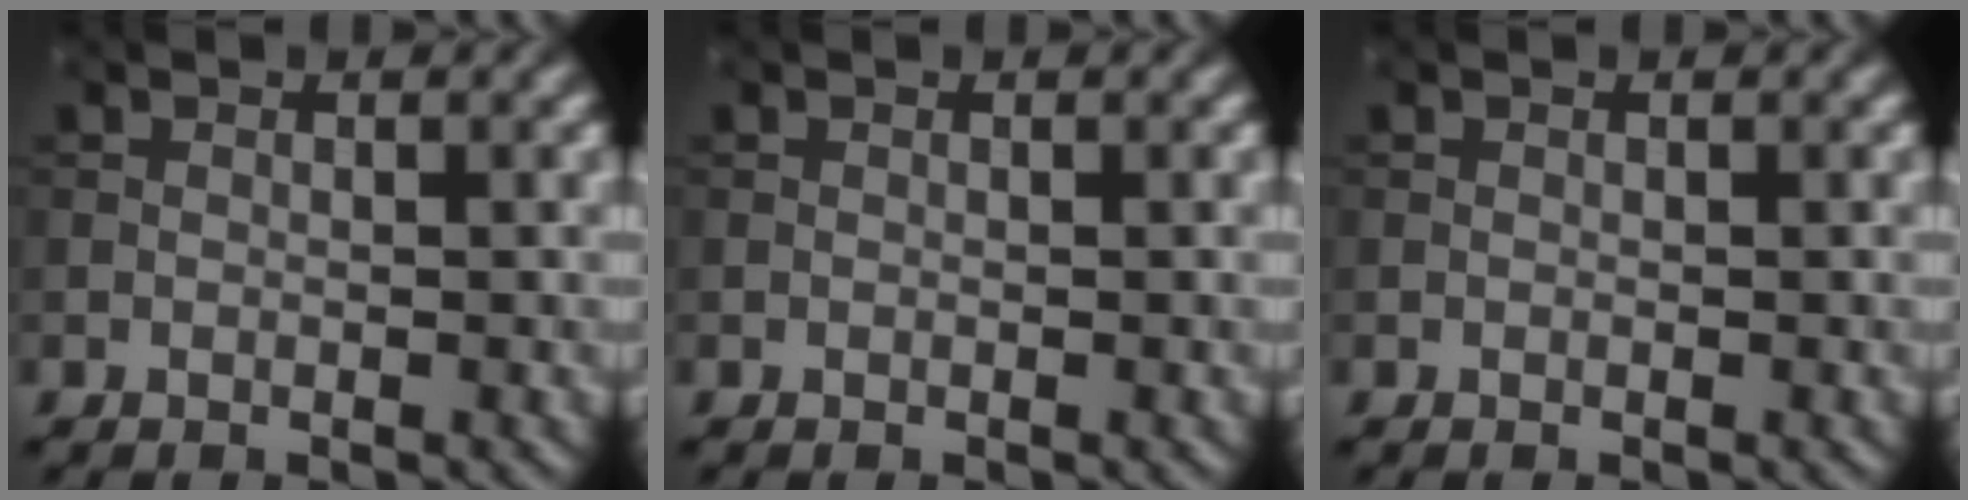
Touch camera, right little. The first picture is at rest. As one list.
[{"total": 0.0}, {"total": 0.0}]